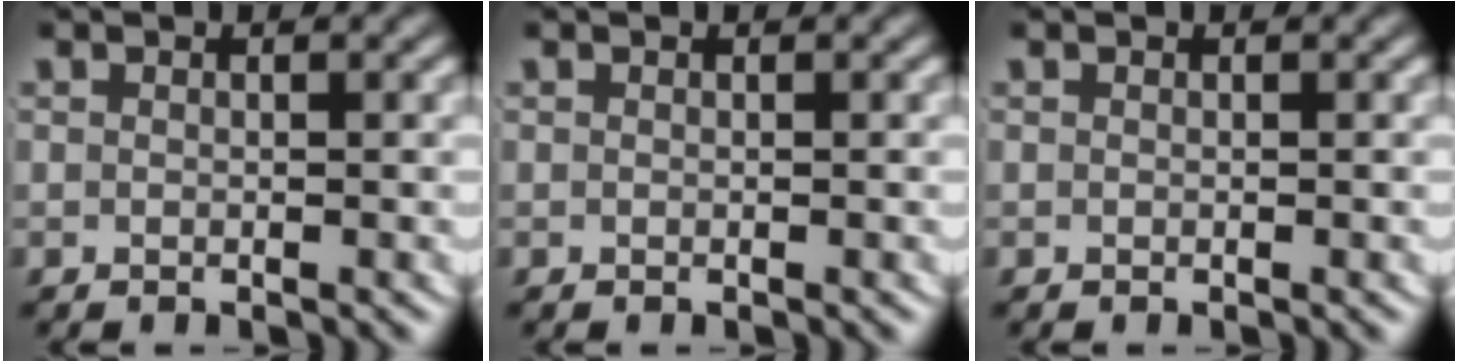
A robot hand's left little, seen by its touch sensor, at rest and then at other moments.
{"total": 0.0}
{"total": 0.0}